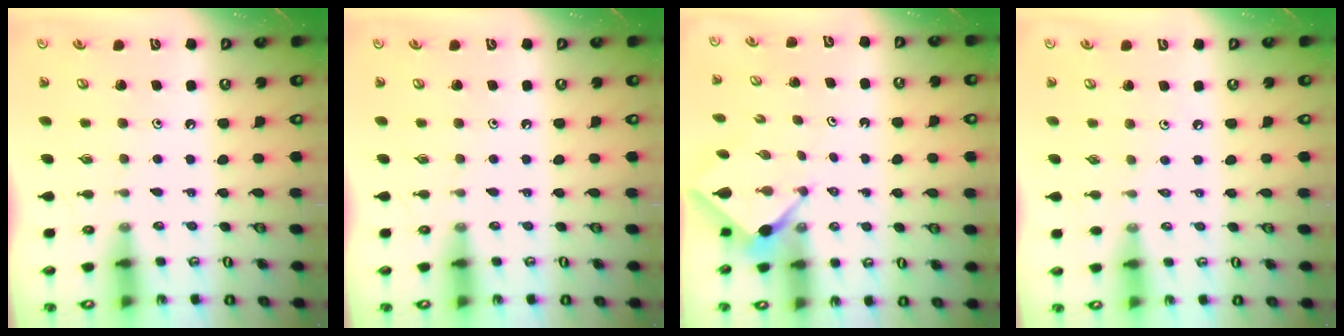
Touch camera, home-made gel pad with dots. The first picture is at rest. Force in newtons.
{"total": 0.0}
{"total": 2.4, "press": 2.4, "slide": 0.3}
{"total": 2.0, "press": 1.9, "slide": 0.4}